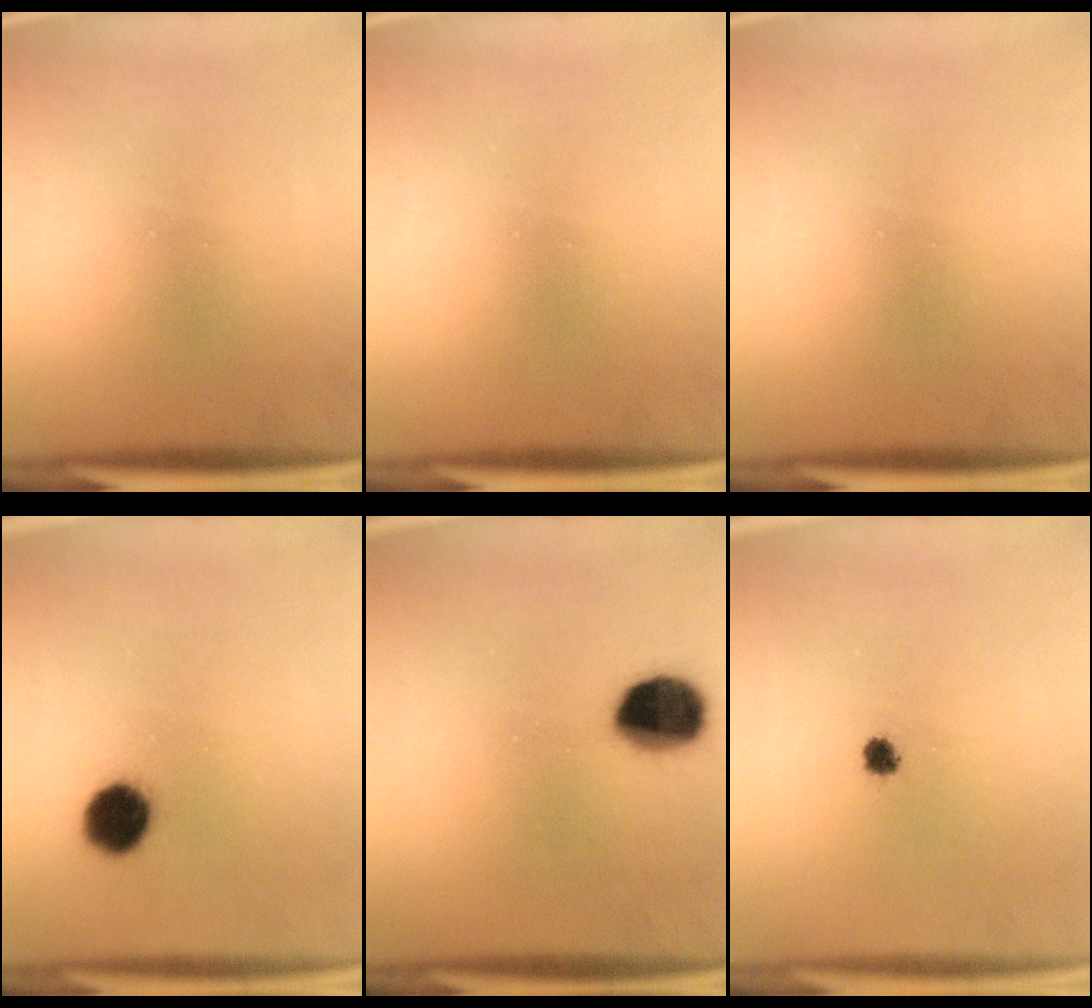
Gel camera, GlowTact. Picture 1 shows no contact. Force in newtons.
{"total": 0.0}
{"total": 0.0}
{"total": 7.2}
{"total": 11.6}
{"total": 2.1}